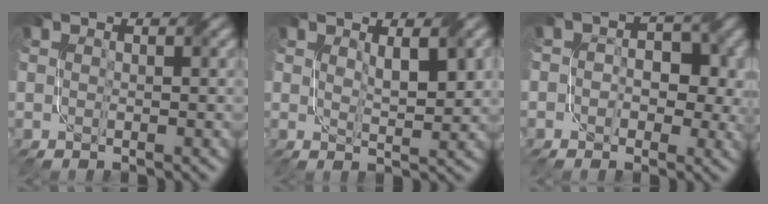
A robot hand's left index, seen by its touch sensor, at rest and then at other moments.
{"total": 2.8, "force": [1.2, 0.8, 2.4], "torque": [-0.041, -0.003, 0.024]}
{"total": 4.8, "force": [0.2, 3.6, 3.2], "torque": [-0.017, 0.005, -0.006]}